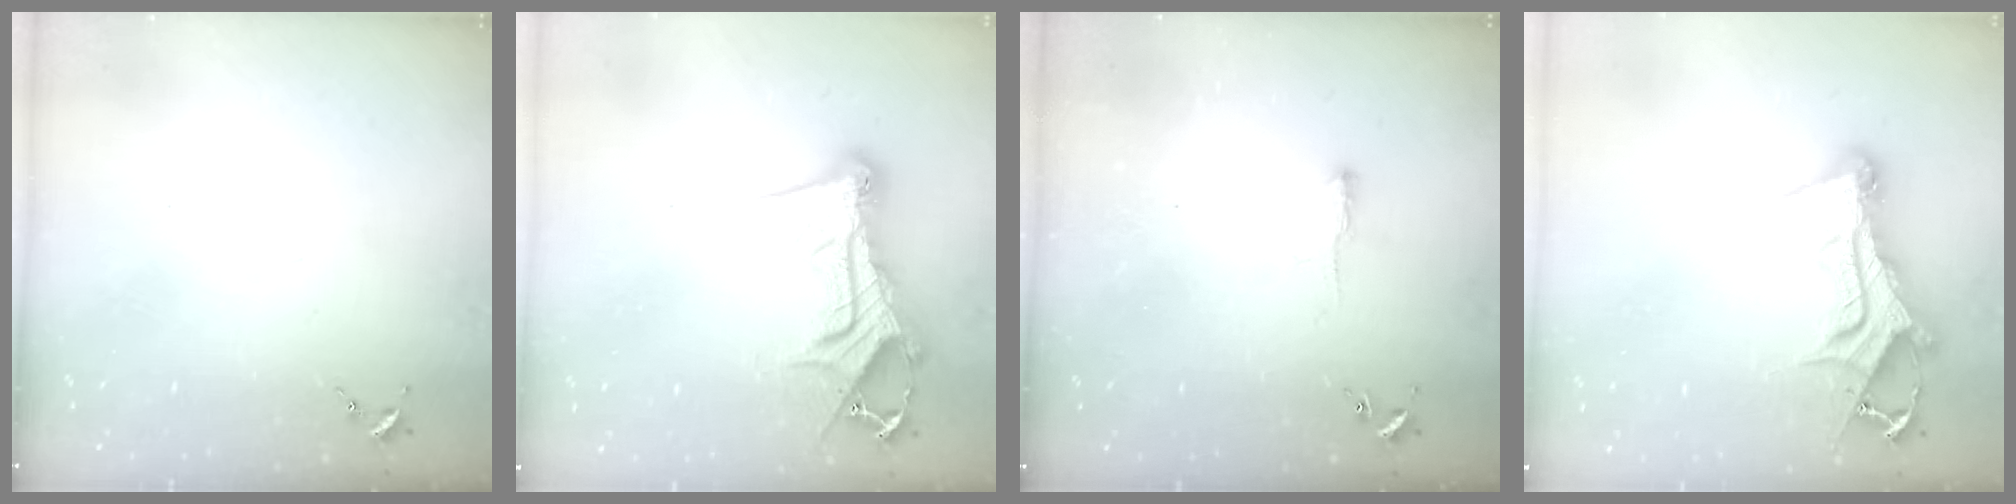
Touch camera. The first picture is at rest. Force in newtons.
{"total": 15.4, "press": 15.3, "slide": 1.3}
{"total": 2.5, "press": 2.5, "slide": 0.4}
{"total": 14.0, "press": 14.0, "slide": 1.2}